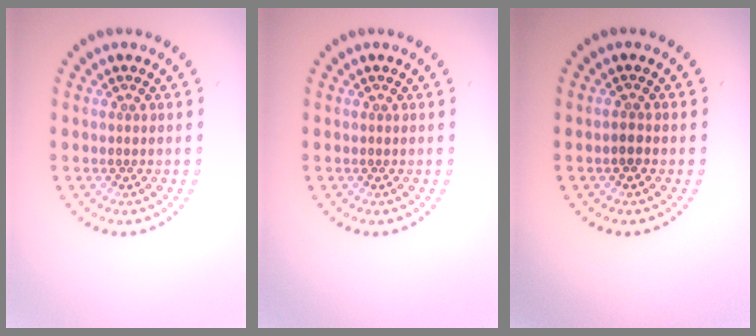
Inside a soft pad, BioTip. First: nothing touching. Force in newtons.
{"total": 0.0}
{"total": 1.0, "press": 1.0, "slide": 0.4}